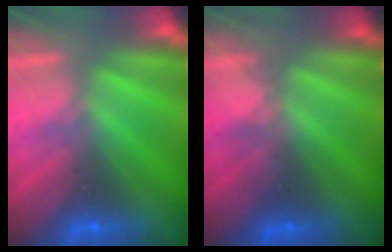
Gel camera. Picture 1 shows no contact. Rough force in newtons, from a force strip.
{"total": 1.8}